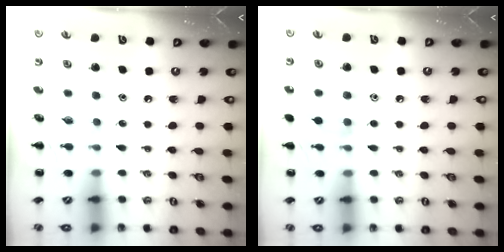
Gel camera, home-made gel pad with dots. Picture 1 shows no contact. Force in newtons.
{"total": 5.5, "press": 5.0, "slide": 2.2}